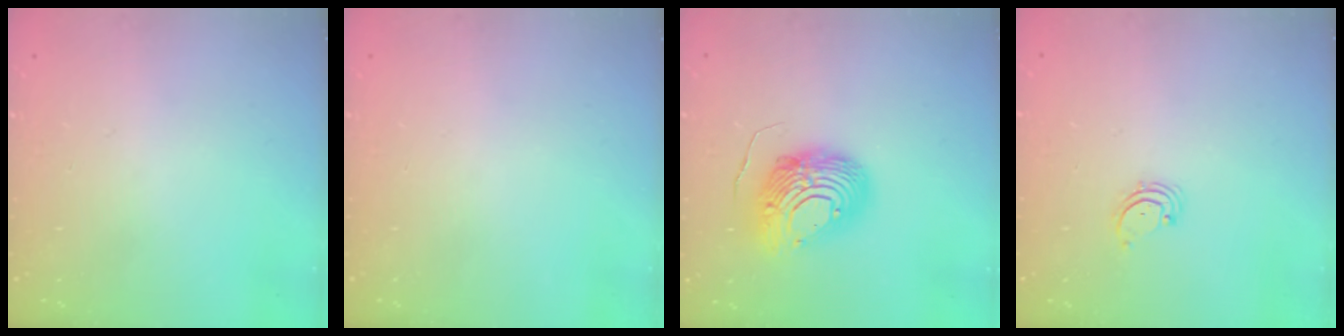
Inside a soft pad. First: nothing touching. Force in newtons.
{"total": 0.0}
{"total": 12.2, "press": 12.2, "slide": 1.2}
{"total": 1.7, "press": 1.6, "slide": 0.2}